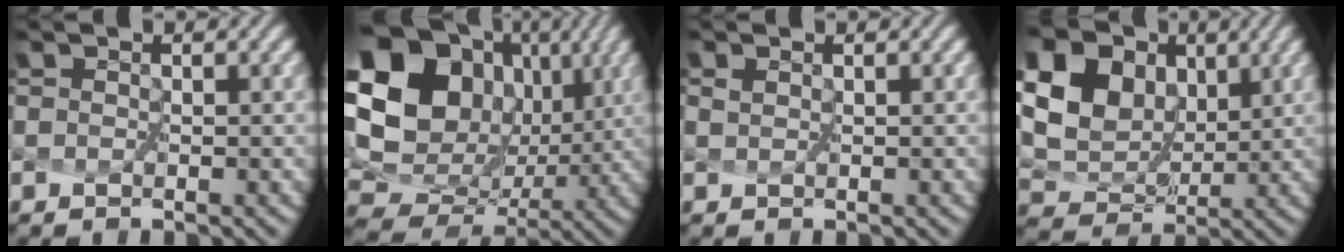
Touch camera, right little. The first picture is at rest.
{"total": 18.8, "force": [5.5, 15.2, 9.6], "torque": [-0.225, 0.024, 0.120]}
{"total": 0.8, "force": [0.5, 0.5, 0.5], "torque": [-0.015, 0.006, 0.007]}
{"total": 18.5, "force": [8.2, 14.5, 8.0], "torque": [-0.207, 0.021, 0.146]}